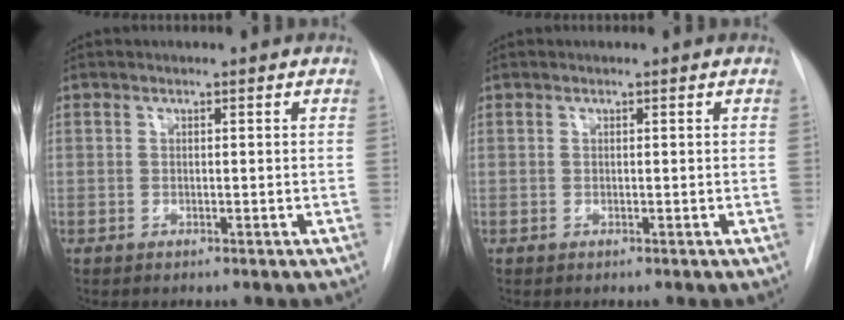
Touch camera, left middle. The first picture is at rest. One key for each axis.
{"total": 0.0}